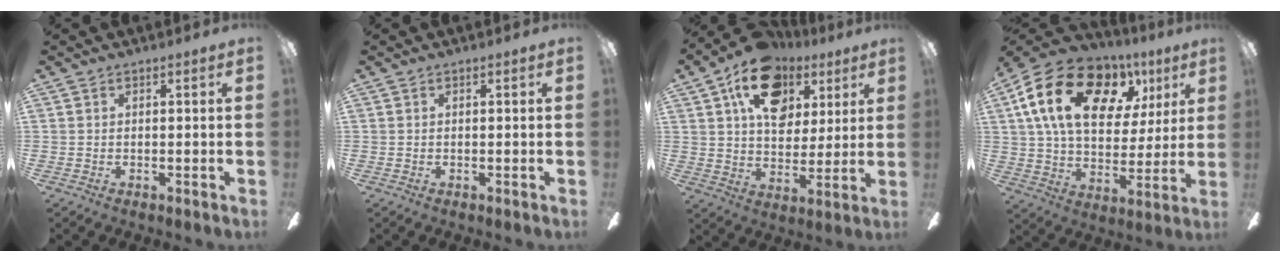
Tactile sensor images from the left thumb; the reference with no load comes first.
{"total": 0.0}
{"total": 17.1, "force": [8.4, 11.4, 9.5], "torque": [-0.156, -0.022, 0.155]}
{"total": 22.9, "force": [9.6, 14.2, 15.1], "torque": [-0.262, -0.015, 0.166]}